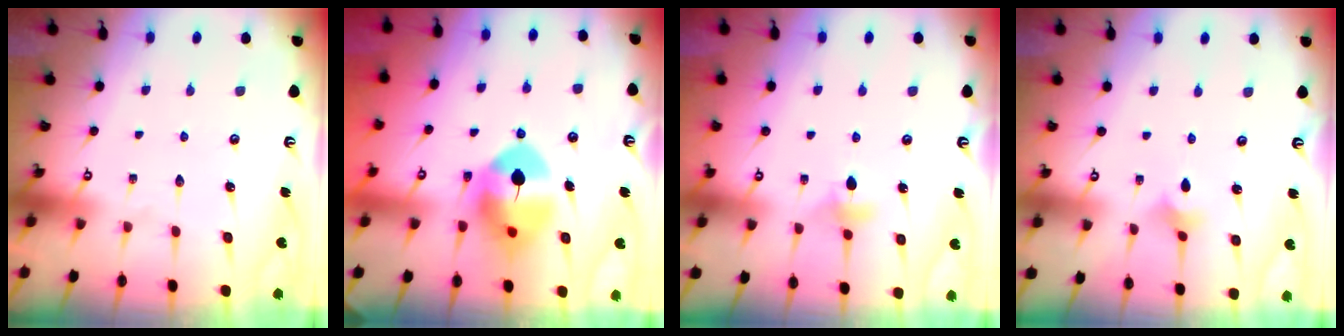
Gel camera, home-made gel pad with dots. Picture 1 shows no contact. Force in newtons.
{"total": 9.3, "press": 9.3, "slide": 1.2}
{"total": 4.6, "press": 4.4, "slide": 1.0}
{"total": 2.0, "press": 2.0, "slide": 0.4}